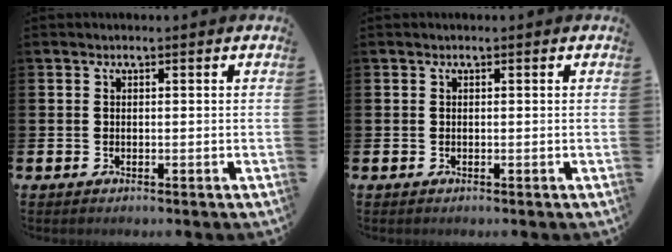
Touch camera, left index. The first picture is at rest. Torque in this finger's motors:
{"motor_torque": [-0.62, -0.60, -0.29, -0.01]}